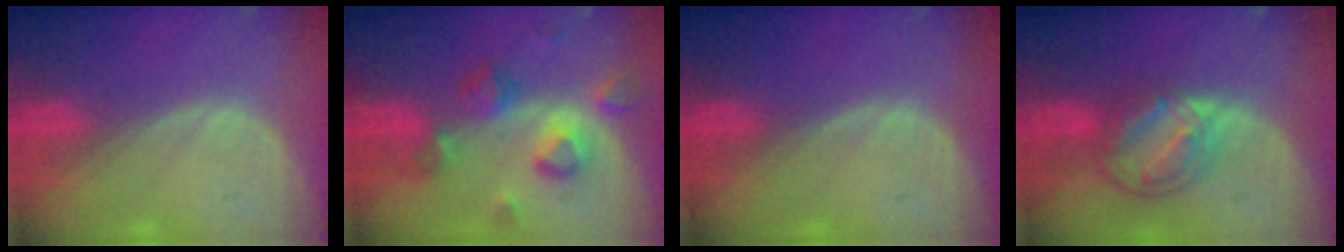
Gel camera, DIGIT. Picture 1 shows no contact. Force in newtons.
{"total": 7.9, "press": 7.6, "slide": 2.0}
{"total": 0.0}
{"total": 8.2, "press": 6.9, "slide": 4.4}